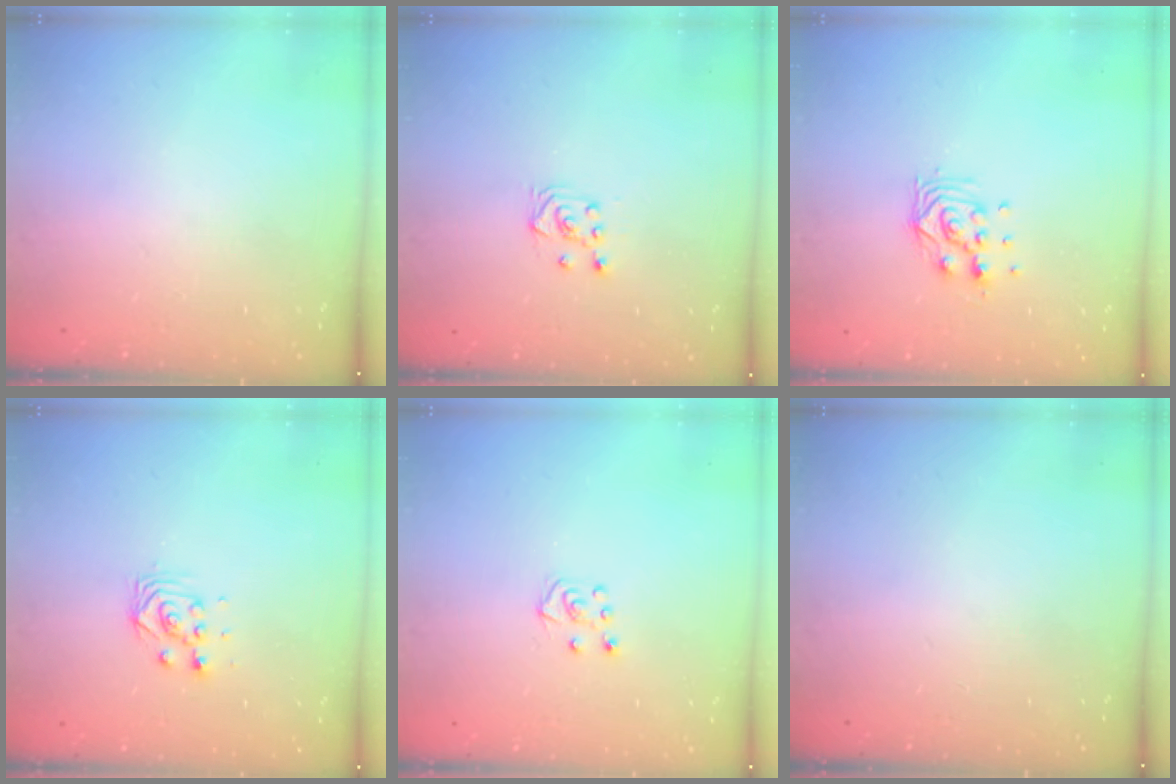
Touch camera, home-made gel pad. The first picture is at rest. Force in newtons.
{"total": 3.9, "press": 3.8, "slide": 0.7}
{"total": 8.8, "press": 8.8, "slide": 0.7}
{"total": 3.0, "press": 3.0, "slide": 0.2}
{"total": 5.3, "press": 5.3, "slide": 0.6}
{"total": 0.0}